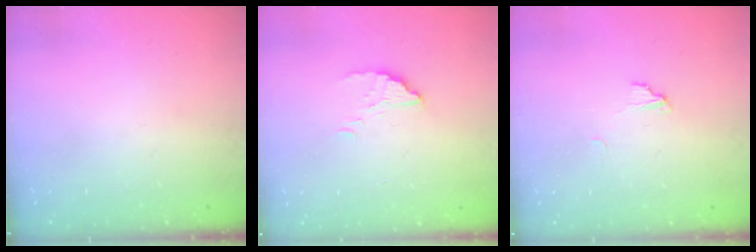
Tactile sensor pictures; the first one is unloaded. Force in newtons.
{"total": 2.1, "press": 2.1, "slide": 0.2}
{"total": 3.1, "press": 3.1, "slide": 0.3}